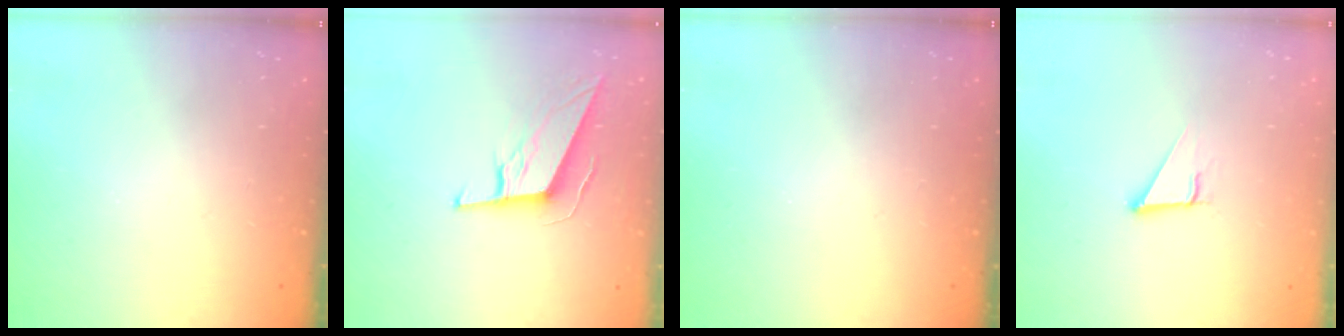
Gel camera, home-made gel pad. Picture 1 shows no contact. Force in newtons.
{"total": 11.2, "press": 11.0, "slide": 2.4}
{"total": 0.0}
{"total": 2.9, "press": 2.9, "slide": 0.1}